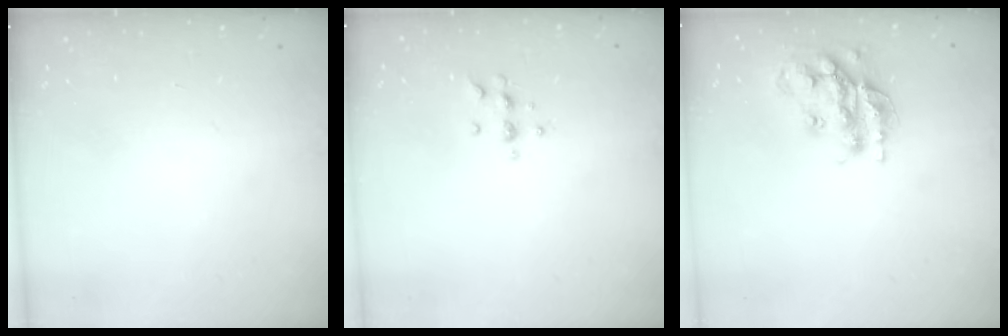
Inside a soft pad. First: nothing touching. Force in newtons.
{"total": 5.7, "press": 5.5, "slide": 1.6}
{"total": 17.1, "press": 17.1, "slide": 1.4}